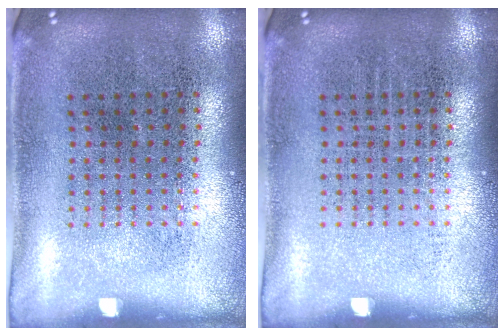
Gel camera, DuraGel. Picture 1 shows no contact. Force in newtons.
{"total": 0.0}